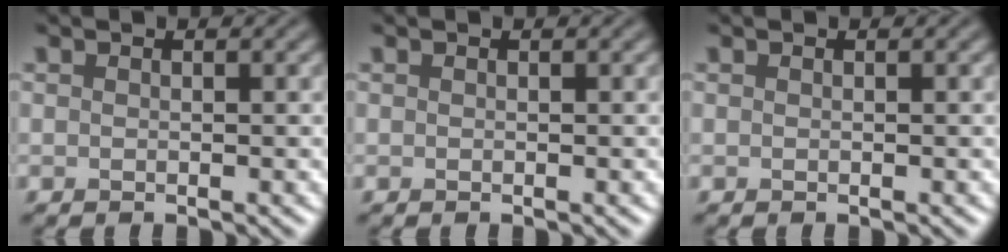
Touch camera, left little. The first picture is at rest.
{"total": 0.0}
{"total": 0.0}